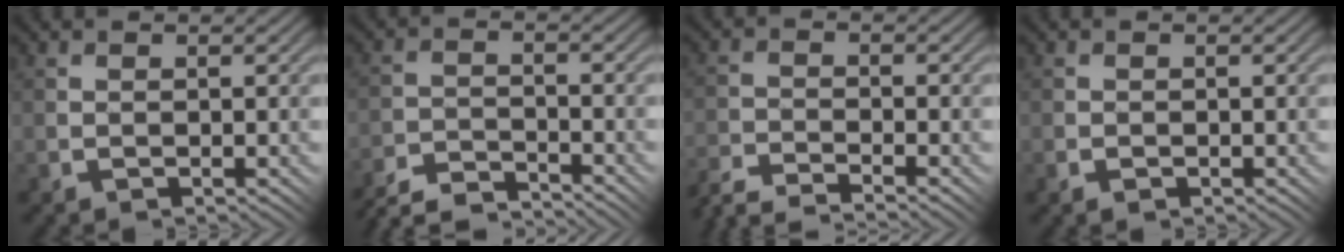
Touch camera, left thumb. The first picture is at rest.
{"total": 7.1, "force": [-6.9, 0.4, 1.4], "torque": [-0.027, 0.000, -0.130]}
{"total": 6.1, "force": [-5.7, 0.5, 1.9], "torque": [-0.045, -0.012, -0.111]}
{"total": 0.6, "force": [-0.5, 0.4, 0.2], "torque": [-0.001, 0.000, -0.011]}